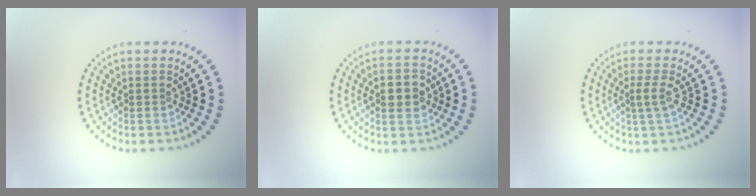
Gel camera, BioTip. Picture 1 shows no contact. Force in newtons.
{"total": 2.6, "press": 2.6, "slide": 0.1}
{"total": 1.4, "press": 0.9, "slide": 1.1}